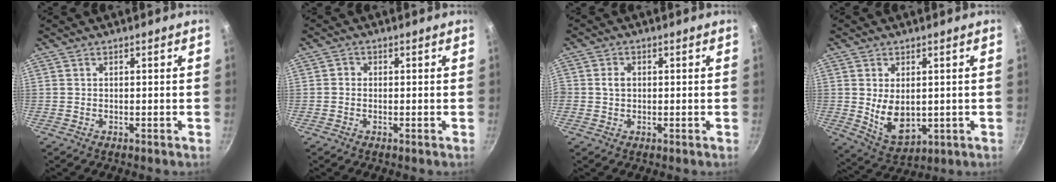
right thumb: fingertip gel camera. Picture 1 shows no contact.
{"total": 1.1, "force": [-0.2, 1.0, 0.3], "torque": [-0.002, 0.004, -0.007]}
{"total": 2.3, "force": [0.2, 1.9, 1.3], "torque": [-0.014, 0.005, 0.001]}
{"total": 8.3, "force": [0.4, 5.3, 6.3], "torque": [-0.095, -0.022, 0.030]}